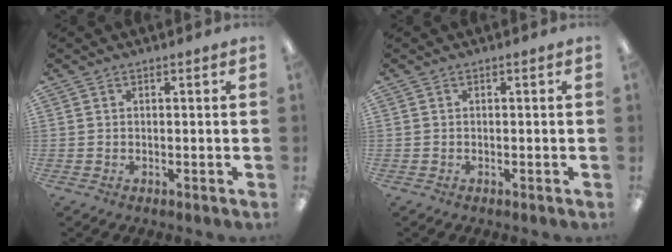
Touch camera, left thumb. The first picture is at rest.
{"total": 0.0}